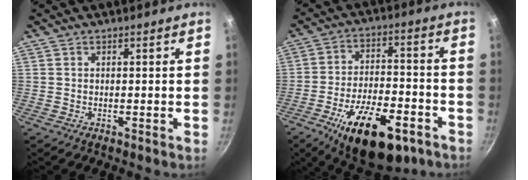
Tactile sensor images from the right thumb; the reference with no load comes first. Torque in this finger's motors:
{"motor_torque": [0.42, 0.74, 1.62, -1.14, 0.31]}